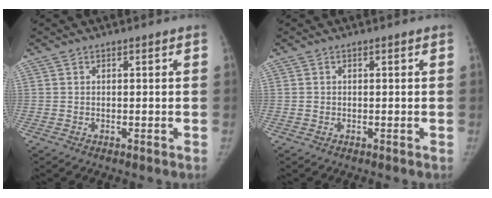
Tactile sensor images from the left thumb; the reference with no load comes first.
{"total": 0.0}